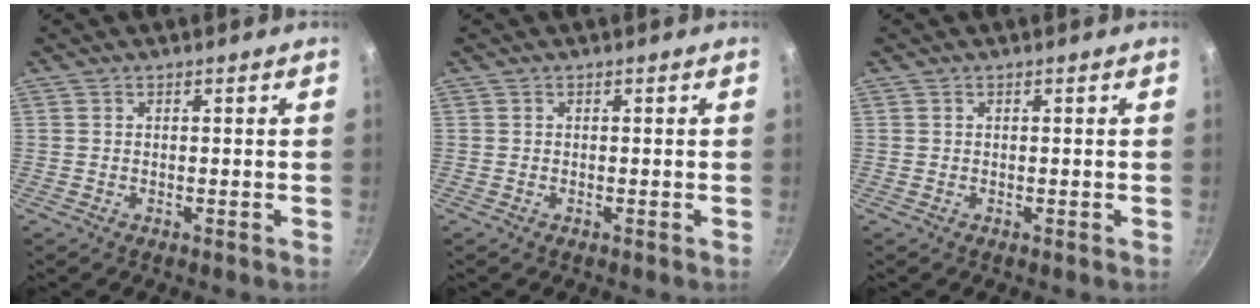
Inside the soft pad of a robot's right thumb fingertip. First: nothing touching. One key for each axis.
{"total": 0.0}
{"total": 0.0}